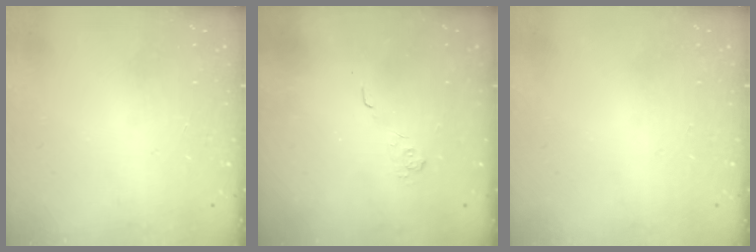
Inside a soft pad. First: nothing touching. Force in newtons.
{"total": 2.2, "press": 1.7, "slide": 1.4}
{"total": 0.0}